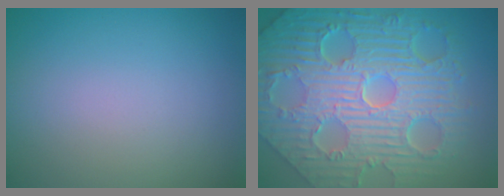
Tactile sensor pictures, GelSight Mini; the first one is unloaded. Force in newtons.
{"total": 12.5, "press": 8.2, "slide": 9.5}